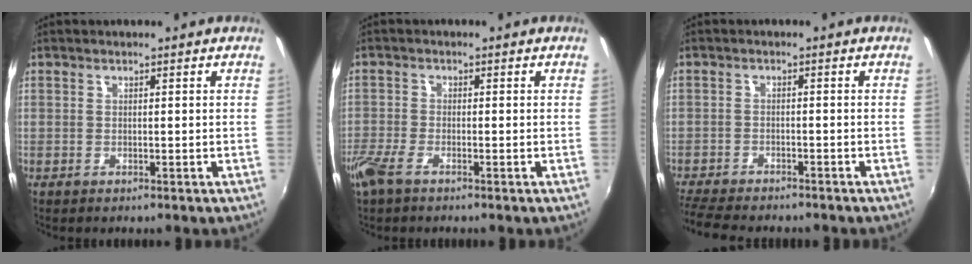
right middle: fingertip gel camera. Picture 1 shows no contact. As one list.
[{"total": 4.2, "force": [-3.0, 1.3, 2.7], "torque": [-0.070, -0.008, -0.063]}, {"total": 9.4, "force": [-8.4, 1.9, 3.6], "torque": [-0.099, -0.022, -0.141]}]